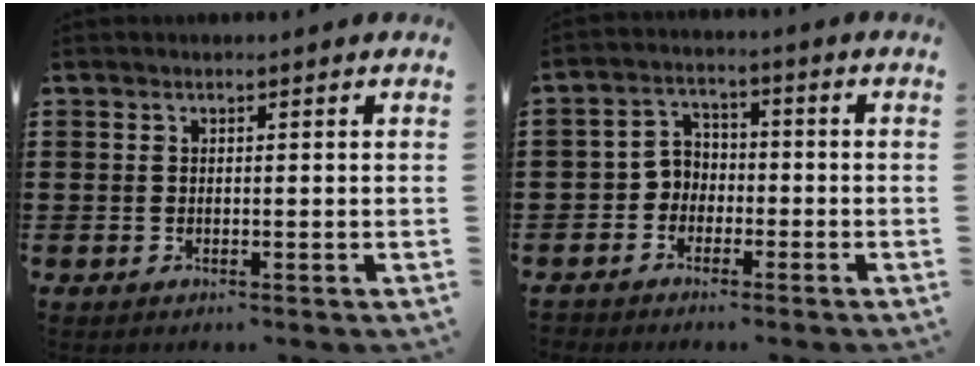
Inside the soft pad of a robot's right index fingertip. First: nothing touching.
{"total": 4.1, "force": [-2.1, 3.4, 0.5], "torque": [-0.031, 0.007, -0.050]}